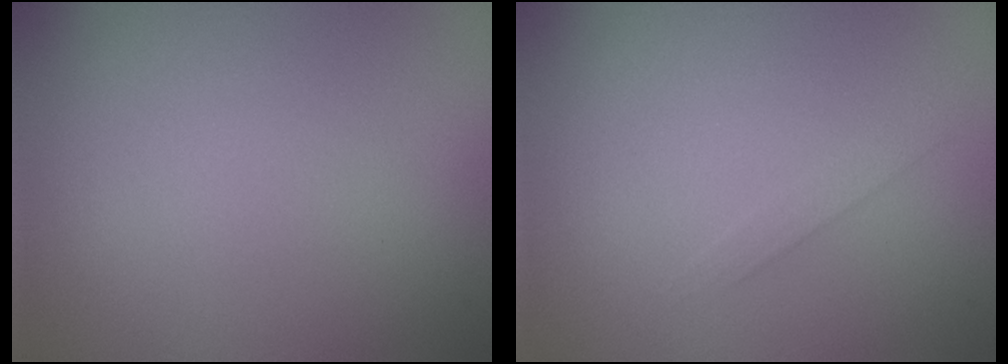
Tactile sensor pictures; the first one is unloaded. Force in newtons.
{"total": 1.0, "press": 1.0, "slide": 0.0}